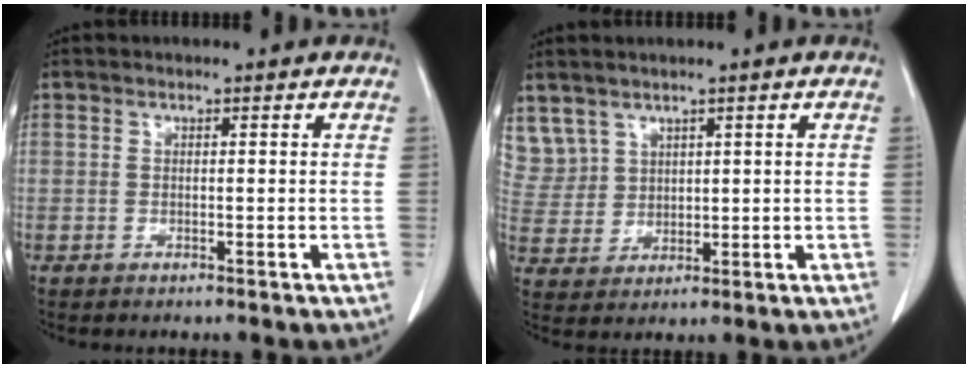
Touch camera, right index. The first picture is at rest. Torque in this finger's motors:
{"motor_torque": [-0.42, 0.55, -0.03, -0.03]}